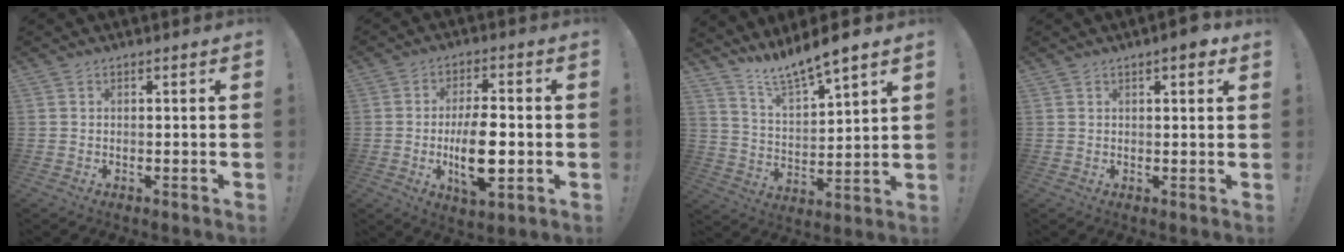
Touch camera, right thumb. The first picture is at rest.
{"total": 12.3, "force": [-2.2, 5.5, 10.8], "torque": [-0.185, 0.000, -0.039]}
{"total": 9.5, "force": [9.0, 0.5, 3.1], "torque": [-0.069, -0.073, 0.159]}
{"total": 3.8, "force": [2.3, 0.9, 2.9], "torque": [-0.036, -0.010, 0.033]}